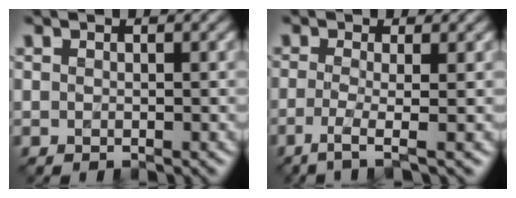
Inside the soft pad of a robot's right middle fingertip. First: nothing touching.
{"total": 3.2, "force": [-1.1, 0.7, 2.9], "torque": [-0.051, -0.008, -0.032]}